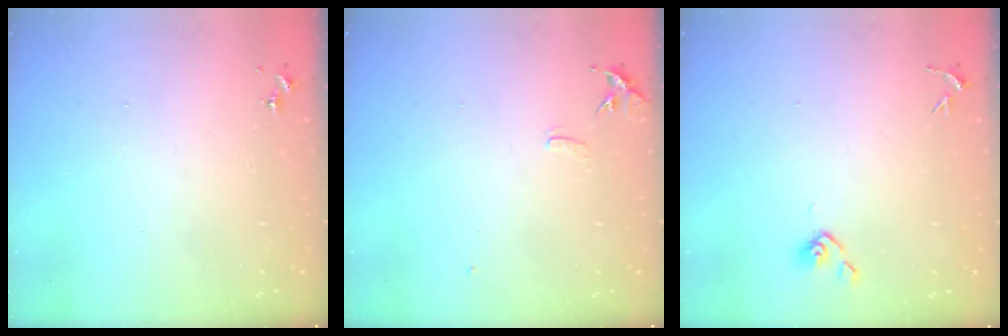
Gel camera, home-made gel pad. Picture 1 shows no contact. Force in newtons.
{"total": 7.1, "press": 7.0, "slide": 0.6}
{"total": 3.6, "press": 3.5, "slide": 0.9}